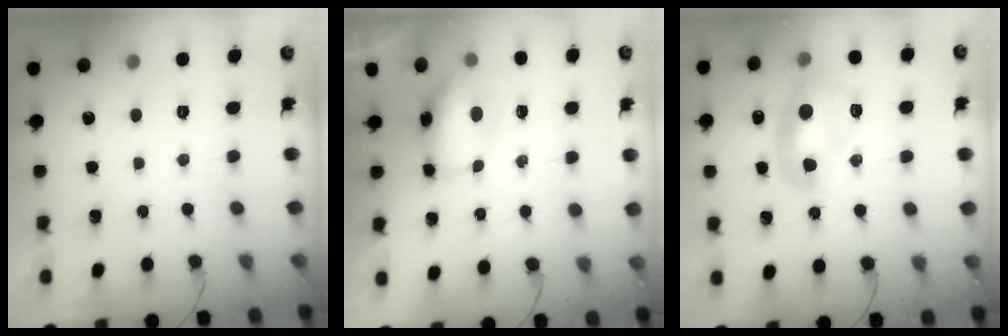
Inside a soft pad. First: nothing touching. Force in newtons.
{"total": 11.3, "press": 8.1, "slide": 7.9}
{"total": 10.1, "press": 10.0, "slide": 1.0}